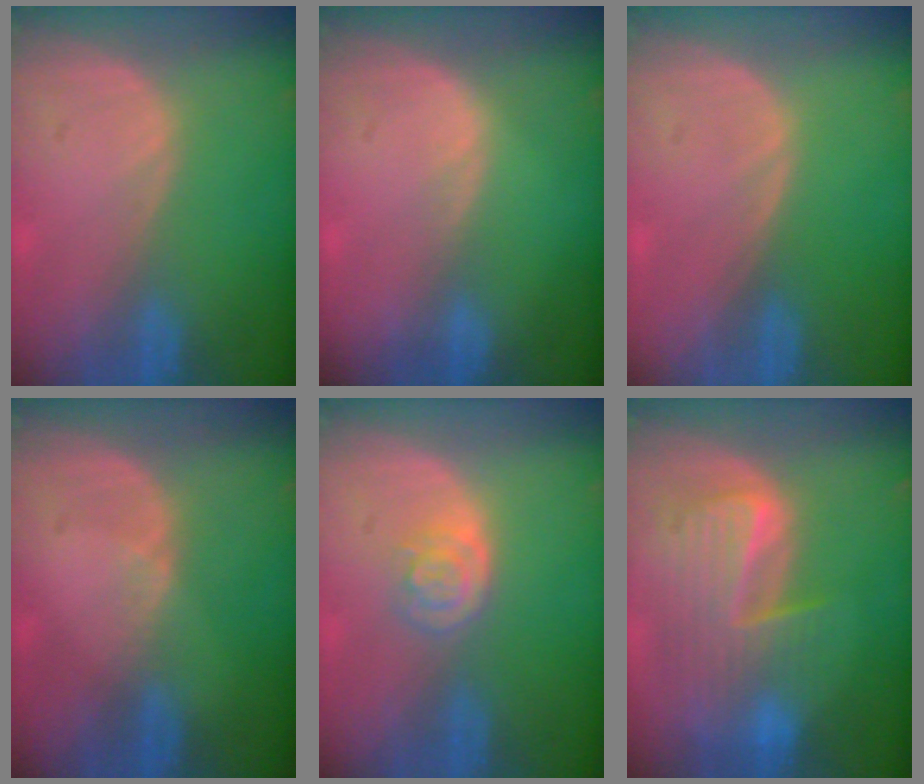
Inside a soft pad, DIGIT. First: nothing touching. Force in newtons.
{"total": 0.8, "press": 0.5, "slide": 0.7}
{"total": 0.0}
{"total": 1.4, "press": 0.9, "slide": 1.1}
{"total": 3.3, "press": 3.3, "slide": 0.1}
{"total": 9.8, "press": 8.4, "slide": 5.0}